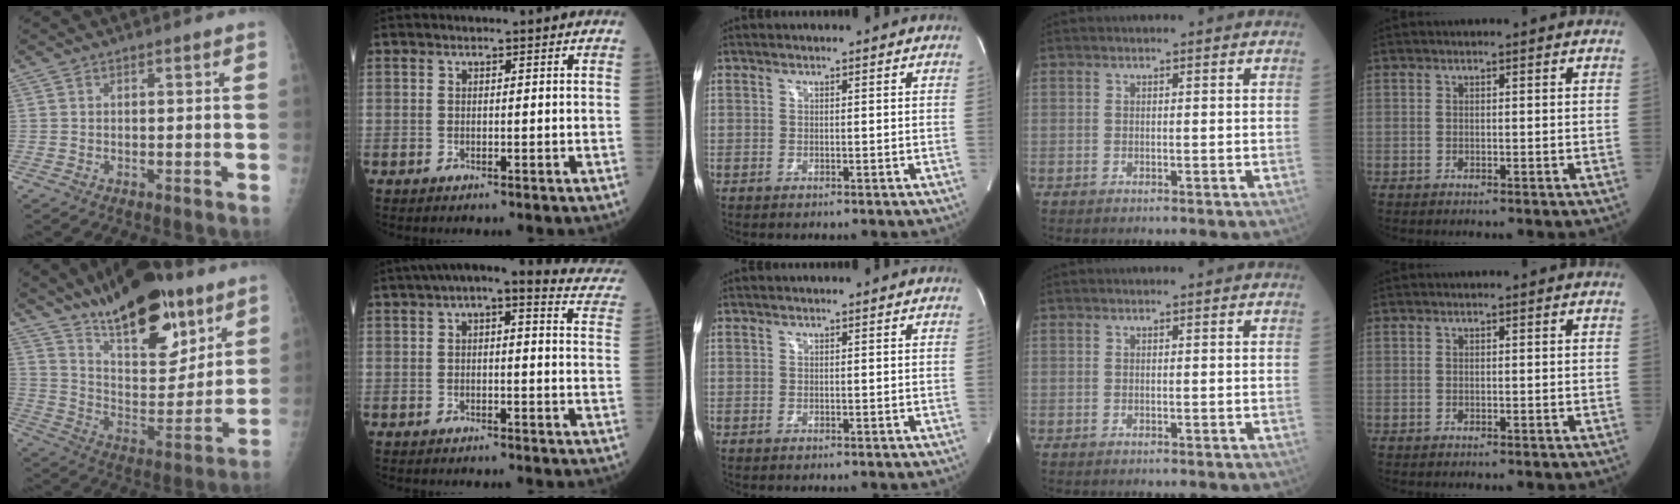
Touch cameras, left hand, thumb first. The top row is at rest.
{"thumb": {"total": 22.8, "force": [15.2, 9.2, 14.4], "torque": [-0.180, -0.075, 0.251]}, "index": {"total": 15.6, "force": [13.3, 3.6, 7.4], "torque": [-0.083, 0.021, 0.134]}}